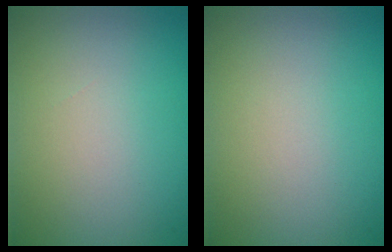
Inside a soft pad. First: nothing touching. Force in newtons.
{"total": 0.0}